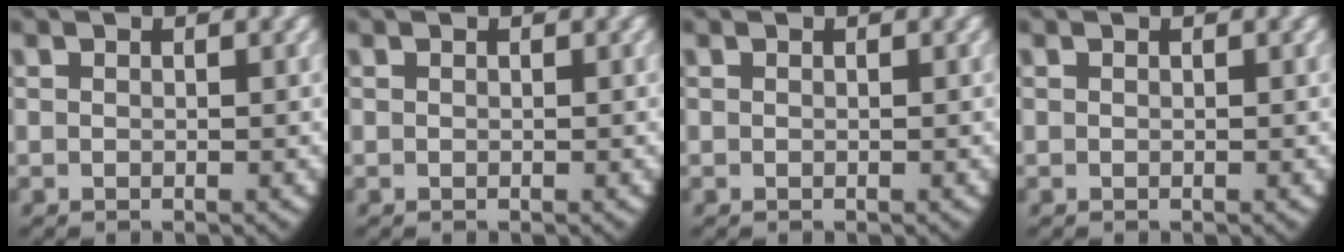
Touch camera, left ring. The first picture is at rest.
{"total": 0.0}
{"total": 0.0}
{"total": 0.0}